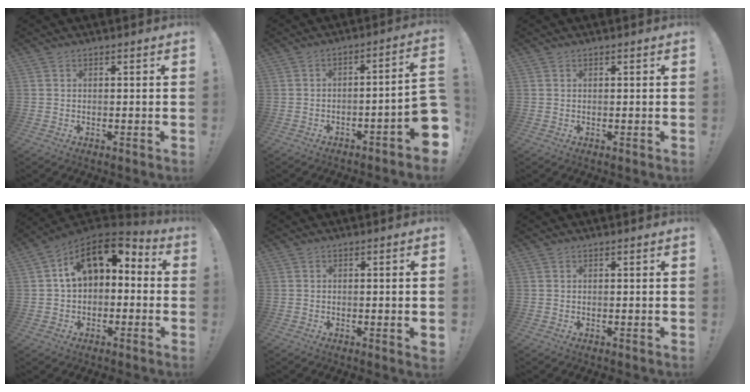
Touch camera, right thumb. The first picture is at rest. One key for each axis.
{"total": 9.1, "fx": -4.1, "fy": 1.0, "fz": 8.0, "tx": -0.106, "ty": 0.009, "tz": -0.069}
{"total": 0.0}
{"total": 13.0, "fx": 4.5, "fy": 7.9, "fz": 9.2, "tx": -0.133, "ty": -0.008, "tz": 0.084}
{"total": 2.6, "fx": -0.2, "fy": -0.3, "fz": 2.6, "tx": -0.033, "ty": -0.008, "tz": -0.006}
{"total": 0.0}